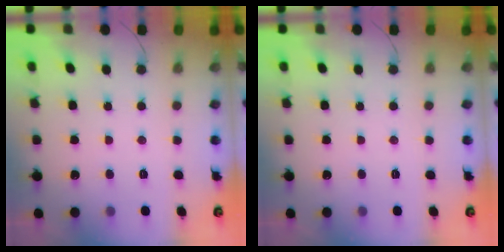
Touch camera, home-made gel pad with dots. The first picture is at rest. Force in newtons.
{"total": 0.0}